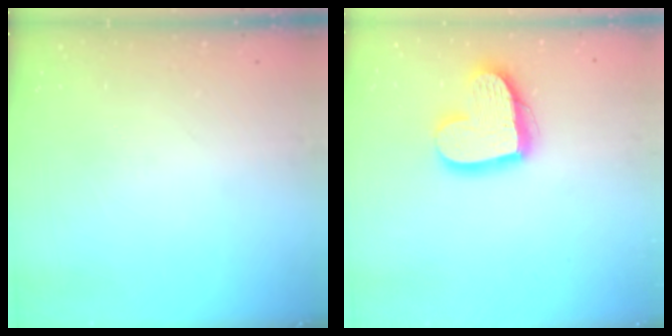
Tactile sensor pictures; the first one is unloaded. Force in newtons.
{"total": 16.9, "press": 16.8, "slide": 1.6}